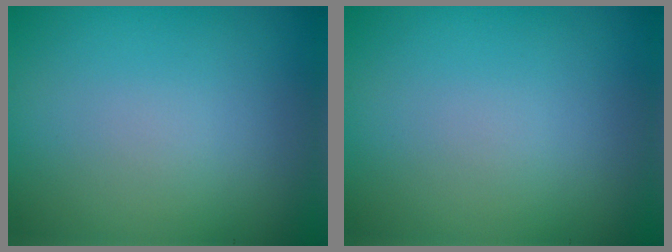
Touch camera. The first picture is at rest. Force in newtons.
{"total": 0.0}